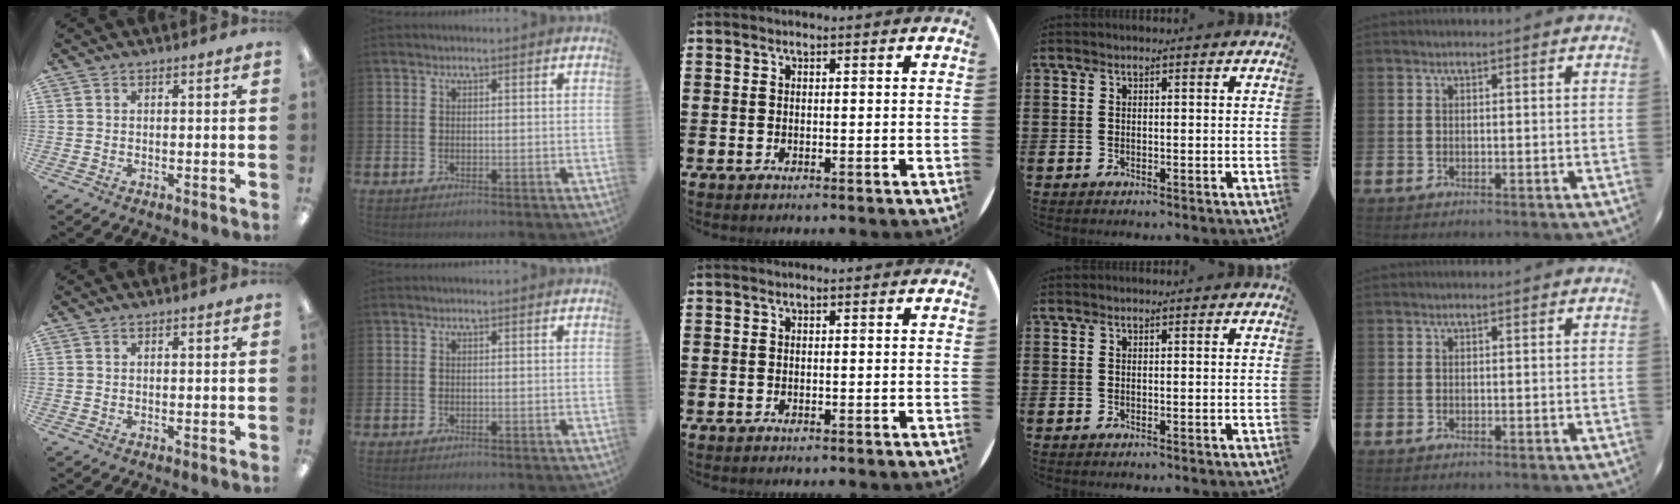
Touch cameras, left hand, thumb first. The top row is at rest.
{}